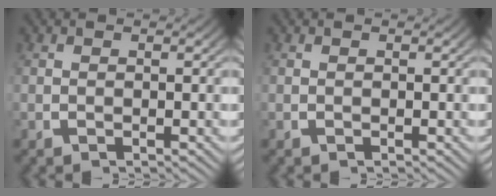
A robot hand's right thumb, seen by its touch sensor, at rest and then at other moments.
{"total": 0.0}